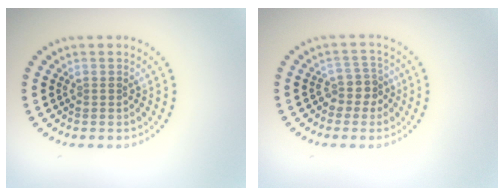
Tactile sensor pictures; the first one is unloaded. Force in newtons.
{"total": 2.2, "press": 1.7, "slide": 1.4}